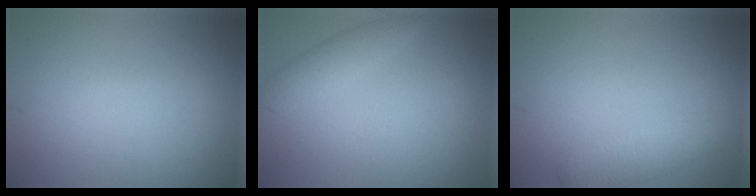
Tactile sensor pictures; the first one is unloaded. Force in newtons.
{"total": 2.0, "press": 2.0, "slide": 0.0}
{"total": 2.6, "press": 2.6, "slide": 0.1}